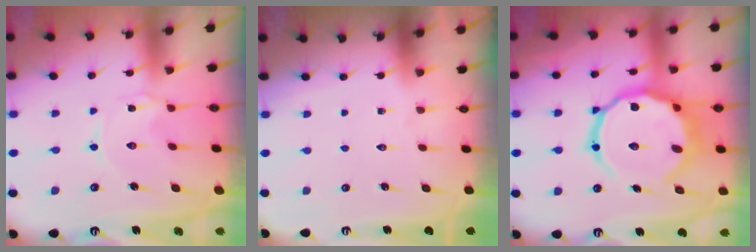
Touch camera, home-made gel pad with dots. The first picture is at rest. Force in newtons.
{"total": 0.0}
{"total": 19.0, "press": 18.9, "slide": 1.9}